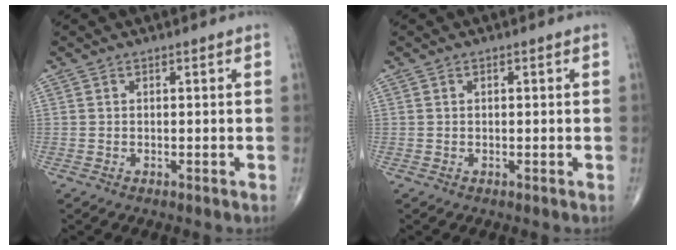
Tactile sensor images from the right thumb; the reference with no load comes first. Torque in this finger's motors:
{"motor_torque": [-0.36, -0.43, -0.12, -0.06, 0.02]}